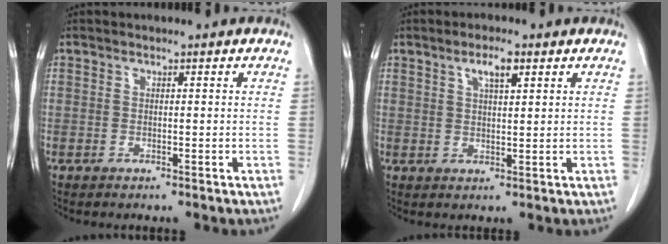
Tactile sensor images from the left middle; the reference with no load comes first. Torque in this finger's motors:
{"motor_torque": [0.57, -0.38, 0.05, 0.05]}